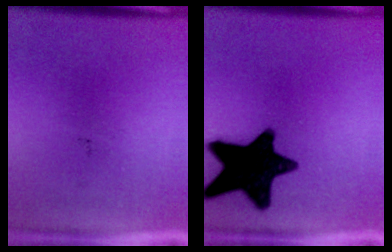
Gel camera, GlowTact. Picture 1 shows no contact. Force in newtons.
{"total": 17.0}